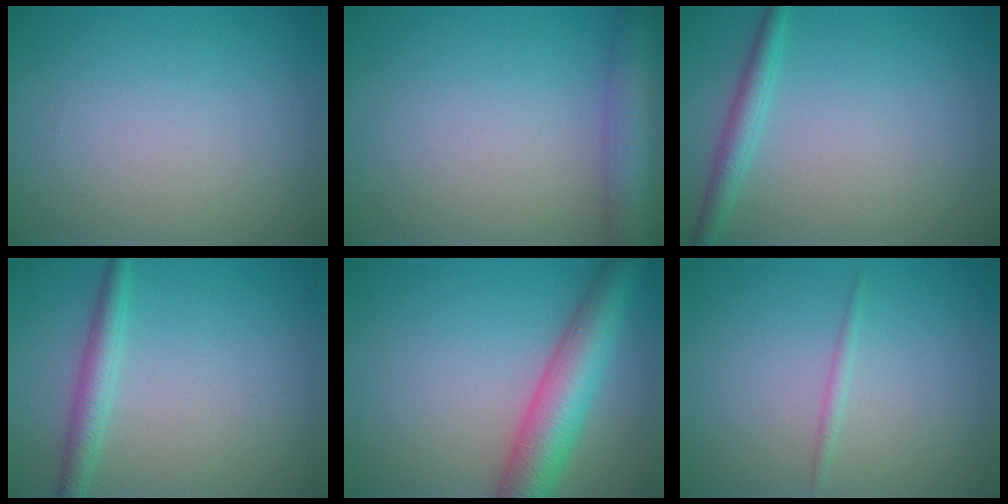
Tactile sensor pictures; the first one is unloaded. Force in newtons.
{"total": 5.6, "press": 5.6, "slide": 0.3}
{"total": 2.2, "press": 2.2, "slide": 0.1}
{"total": 2.4, "press": 2.4, "slide": 0.1}
{"total": 6.7, "press": 6.7, "slide": 0.2}
{"total": 0.8, "press": 0.8, "slide": 0.0}